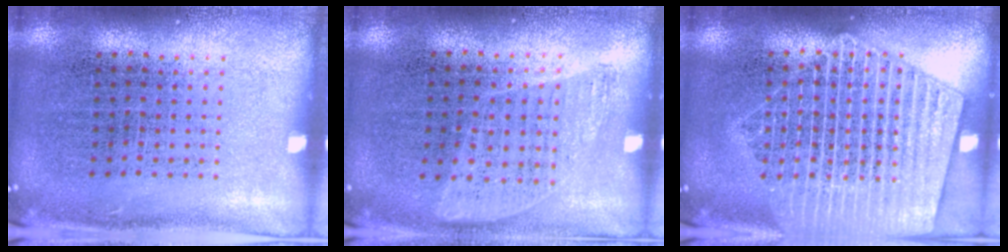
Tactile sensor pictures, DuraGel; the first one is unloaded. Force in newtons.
{"total": 0.5, "press": 0.4, "slide": 0.4}
{"total": 3.9, "press": 3.8, "slide": 0.4}